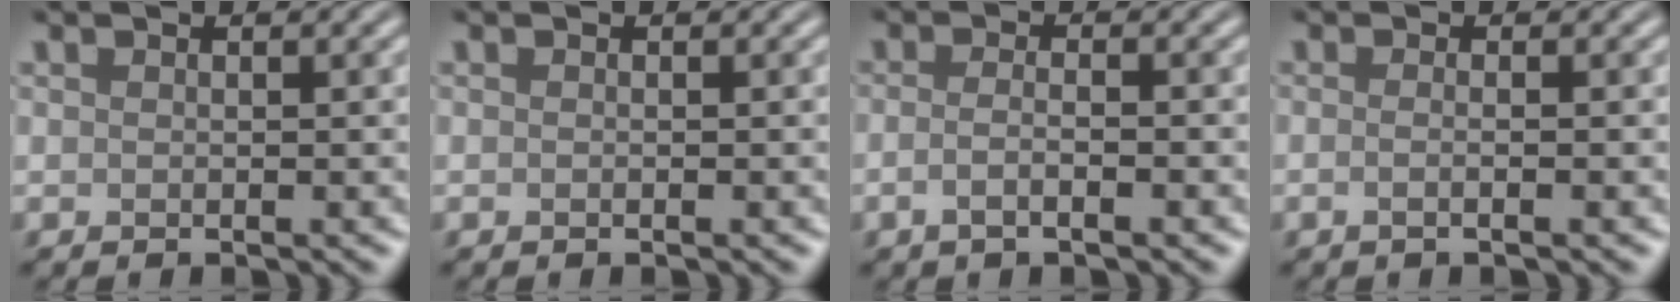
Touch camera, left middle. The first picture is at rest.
{"total": 0.0}
{"total": 2.1, "force": [-0.9, 0.7, 1.8], "torque": [-0.029, 0.000, -0.019]}
{"total": 1.9, "force": [-0.1, 1.0, 1.6], "torque": [-0.003, -0.008, -0.022]}